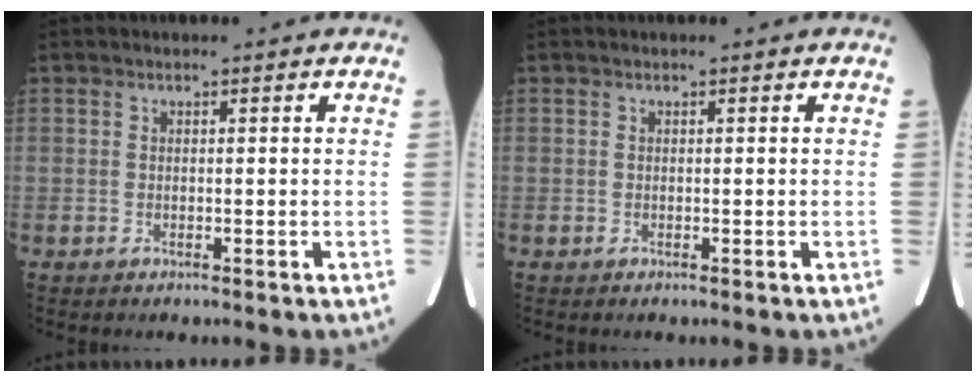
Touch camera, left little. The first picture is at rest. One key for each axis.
{"total": 0.0}